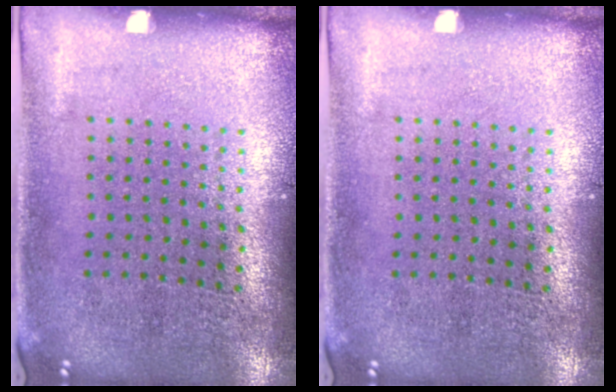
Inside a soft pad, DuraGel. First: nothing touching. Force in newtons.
{"total": 0.0}